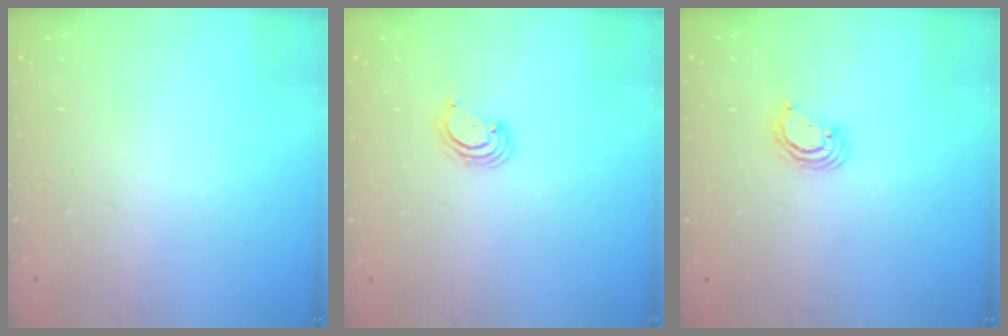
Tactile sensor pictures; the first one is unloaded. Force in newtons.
{"total": 2.8, "press": 2.8, "slide": 0.3}
{"total": 3.8, "press": 3.8, "slide": 0.2}